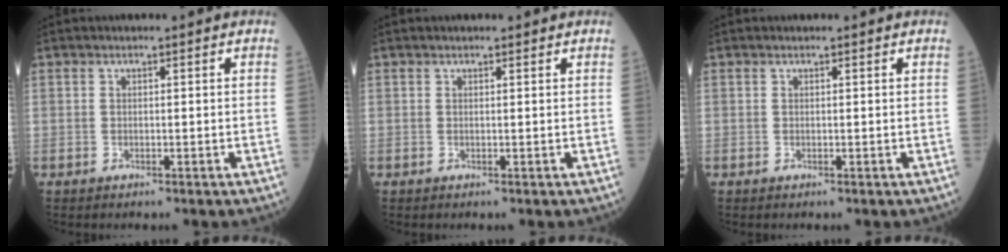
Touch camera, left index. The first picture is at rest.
{"total": 1.1, "force": [0.9, 0.3, 0.4], "torque": [-0.010, 0.013, 0.014]}
{"total": 0.0}